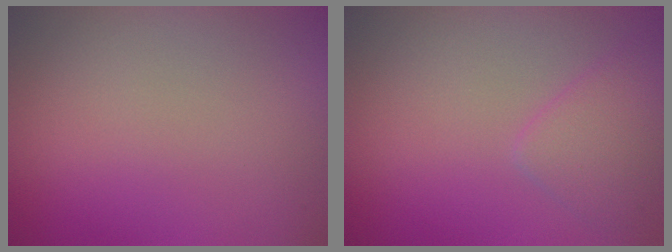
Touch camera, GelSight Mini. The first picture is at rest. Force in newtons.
{"total": 2.6, "press": 2.6, "slide": 0.1}